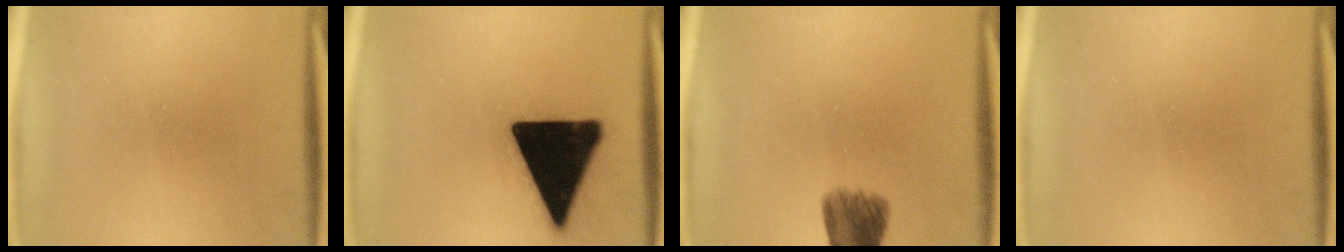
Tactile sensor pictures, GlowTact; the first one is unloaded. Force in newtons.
{"total": 21.1}
{"total": 6.4}
{"total": 0.0}